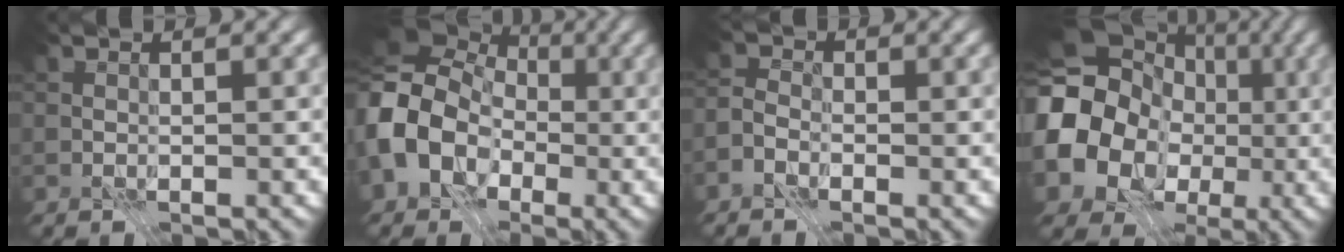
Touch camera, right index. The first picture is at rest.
{"total": 12.1, "force": [-1.2, 9.9, 6.8], "torque": [-0.154, -0.010, -0.051]}
{"total": 2.6, "force": [-1.9, 1.5, 1.1], "torque": [-0.007, 0.005, -0.040]}
{"total": 13.6, "force": [-1.3, 11.5, 7.1], "torque": [-0.156, -0.009, -0.042]}